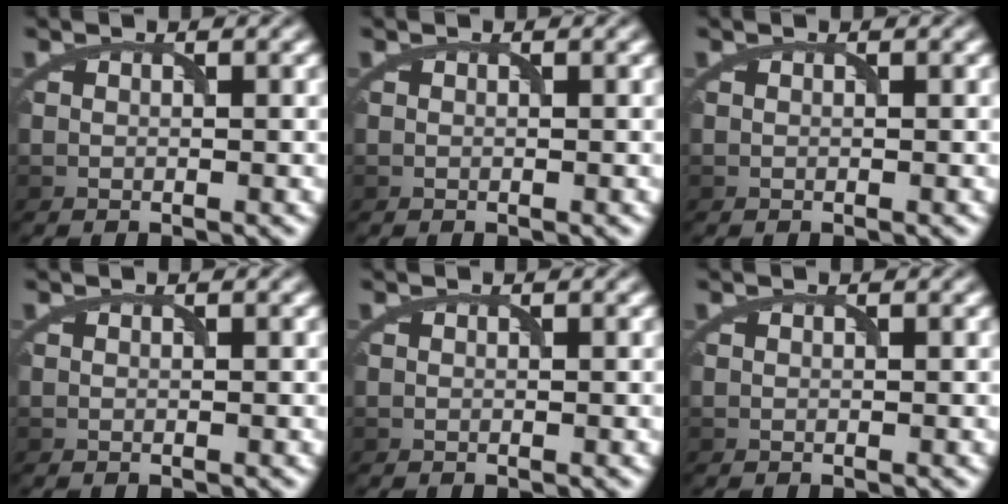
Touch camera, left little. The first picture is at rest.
{"total": 0.0}
{"total": 0.0}
{"total": 0.0}
{"total": 0.0}
{"total": 0.0}